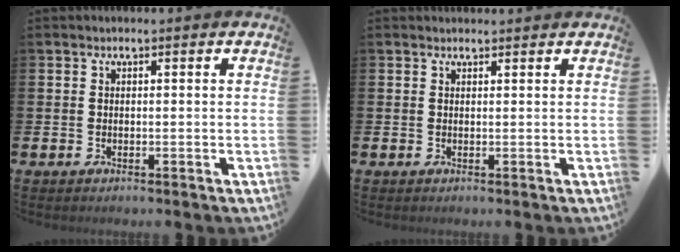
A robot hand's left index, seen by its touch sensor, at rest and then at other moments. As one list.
[{"total": 0.9, "force": [0.8, 0.3, 0.1], "torque": [0.005, 0.000, 0.015]}]